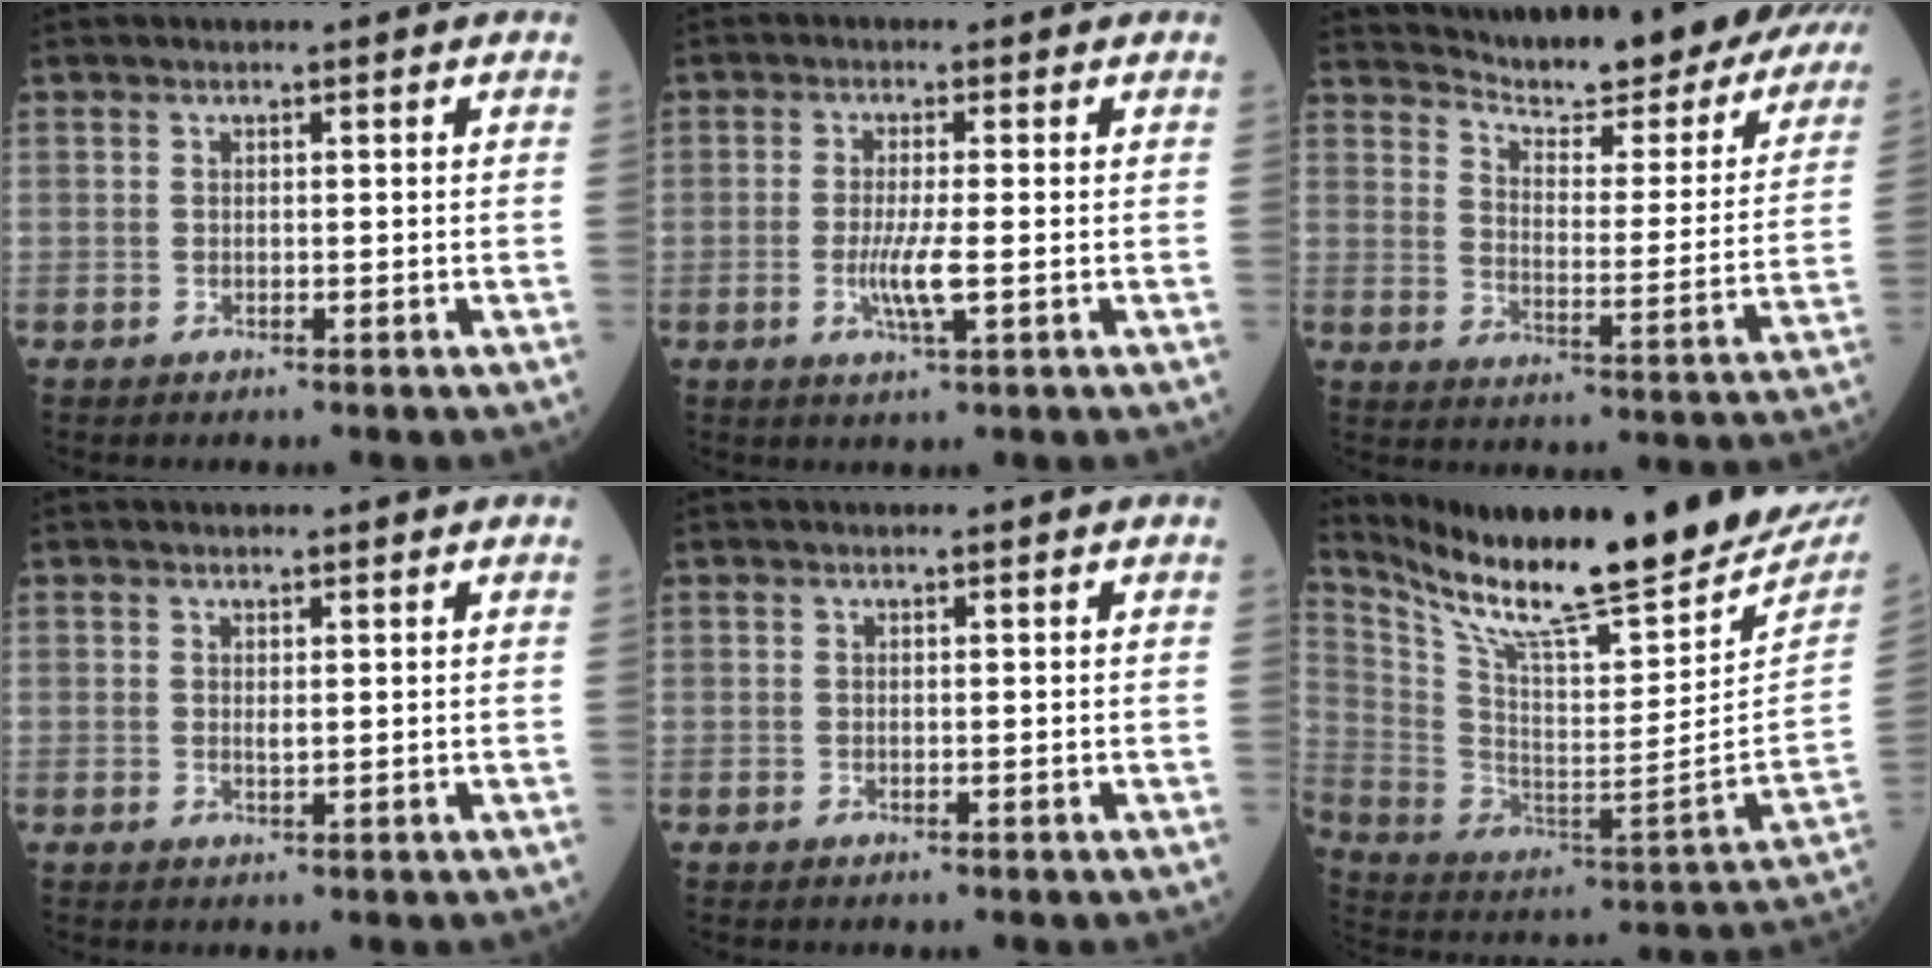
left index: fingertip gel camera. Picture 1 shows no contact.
{"total": 4.0, "force": [-0.8, 0.0, 4.0], "torque": [-0.085, -0.009, -0.016]}
{"total": 26.8, "force": [24.4, 4.5, 10.2], "torque": [-0.142, -0.091, 0.295]}
{"total": 0.8, "force": [0.3, 0.2, 0.7], "torque": [-0.016, -0.003, 0.004]}
{"total": 0.0}
{"total": 28.1, "force": [24.4, 2.1, 13.9], "torque": [-0.254, -0.086, 0.365]}